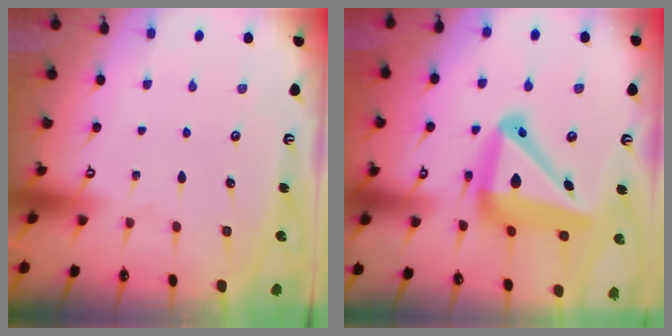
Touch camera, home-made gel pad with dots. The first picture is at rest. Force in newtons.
{"total": 19.6, "press": 19.5, "slide": 2.0}